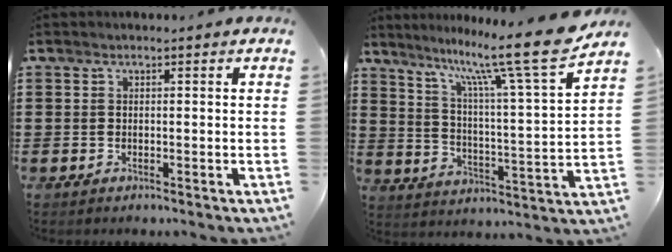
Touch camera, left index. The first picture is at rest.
{"total": 13.3, "force": [10.8, -0.4, 7.8], "torque": [-0.154, -0.079, 0.167]}